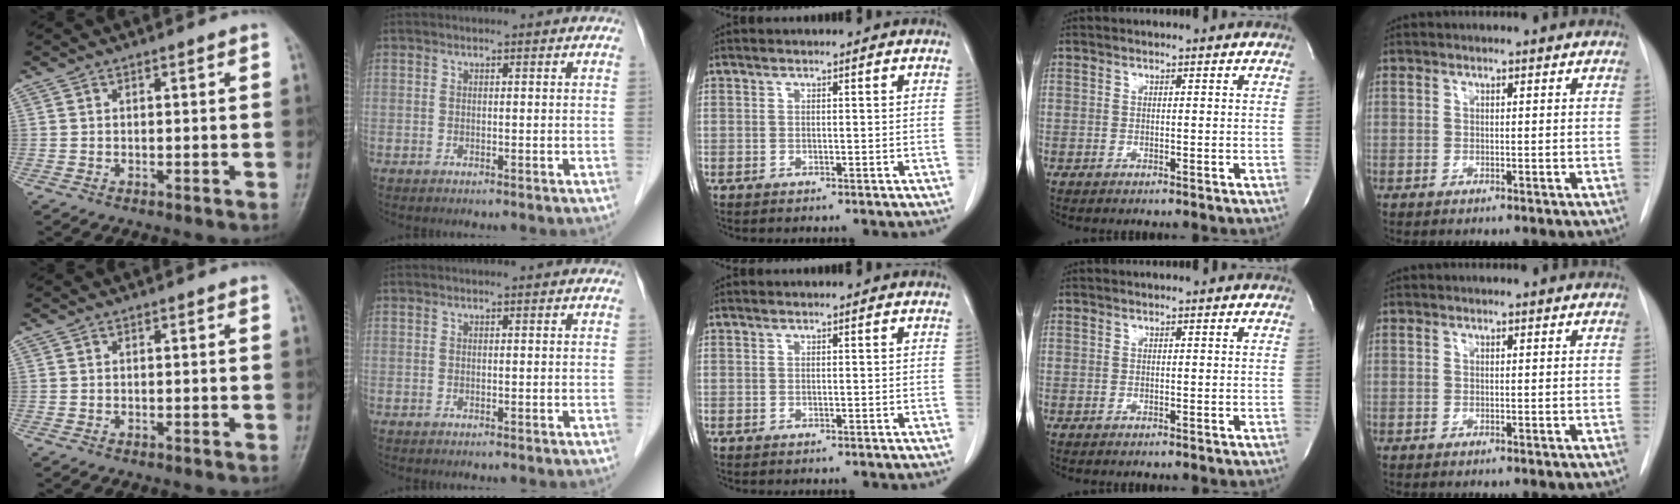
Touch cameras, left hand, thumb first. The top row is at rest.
{}